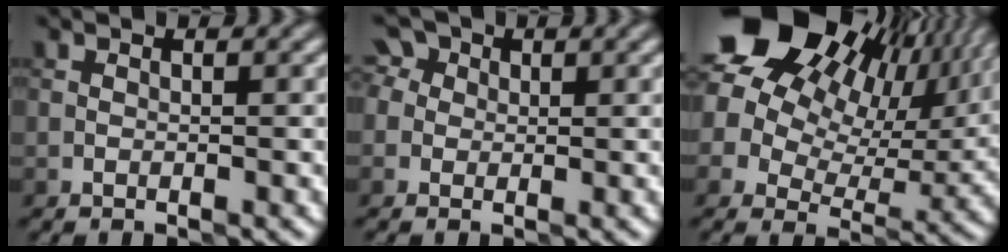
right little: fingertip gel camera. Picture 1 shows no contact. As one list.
[{"total": 2.7, "force": [1.0, 2.3, 1.1], "torque": [-0.004, 0.018, -0.005]}, {"total": 18.2, "force": [8.9, 12.0, 10.5], "torque": [-0.202, 0.050, 0.159]}]